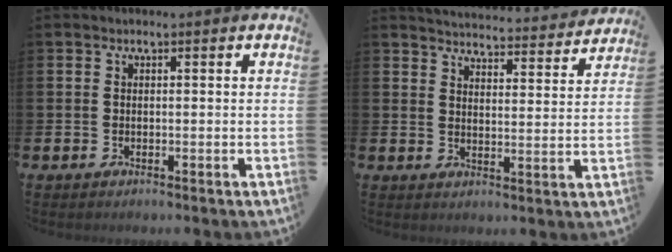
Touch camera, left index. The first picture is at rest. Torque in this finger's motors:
{"motor_torque": [0.89, -1.25, 0.20, 0.01]}